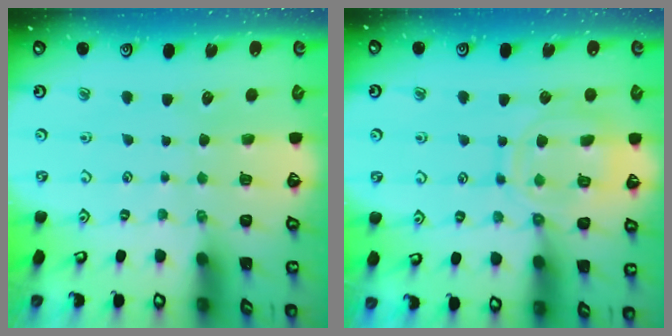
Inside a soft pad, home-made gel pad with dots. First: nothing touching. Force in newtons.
{"total": 11.0, "press": 11.0, "slide": 0.9}